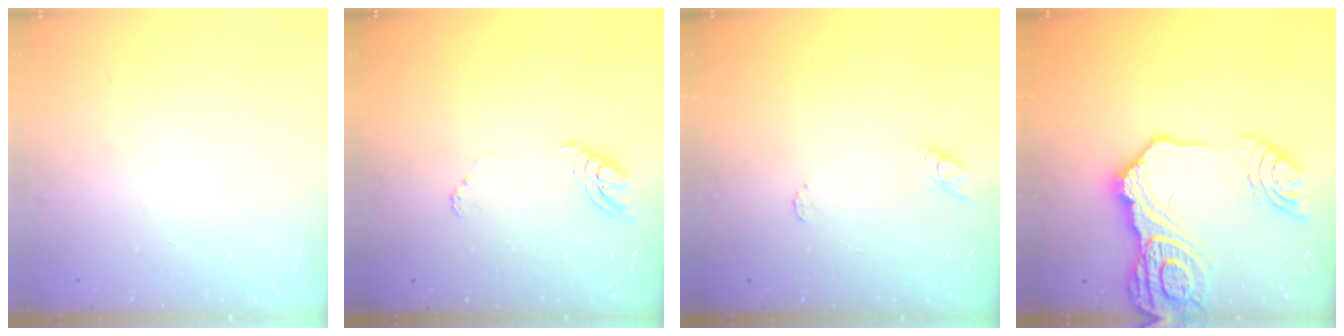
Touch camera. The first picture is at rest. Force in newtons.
{"total": 5.9, "press": 5.9, "slide": 0.4}
{"total": 6.7, "press": 6.7, "slide": 0.6}
{"total": 25.1, "press": 24.9, "slide": 3.2}